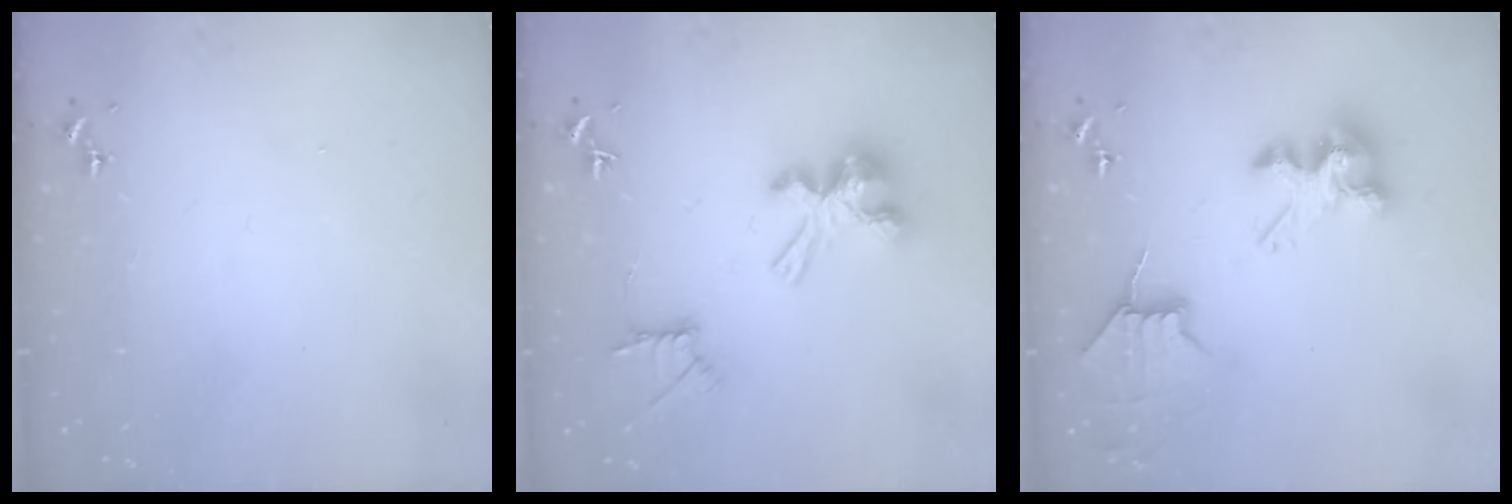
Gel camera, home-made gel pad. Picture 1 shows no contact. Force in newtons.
{"total": 13.1, "press": 13.1, "slide": 0.4}
{"total": 8.7, "press": 8.6, "slide": 1.4}